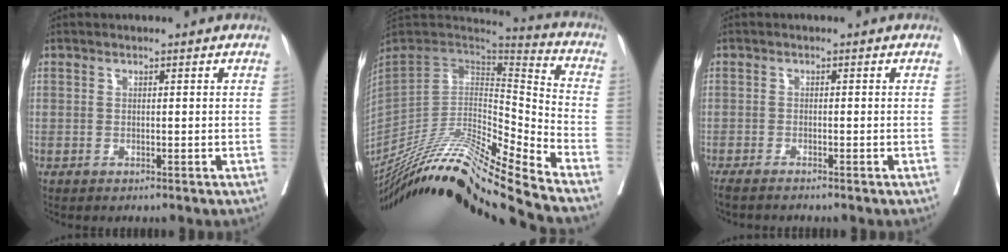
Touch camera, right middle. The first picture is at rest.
{"total": 26.8, "force": [-22.6, -1.3, 14.3], "torque": [-0.250, -0.037, -0.392]}
{"total": 3.3, "force": [-2.9, -0.2, 1.5], "torque": [-0.022, -0.006, -0.045]}